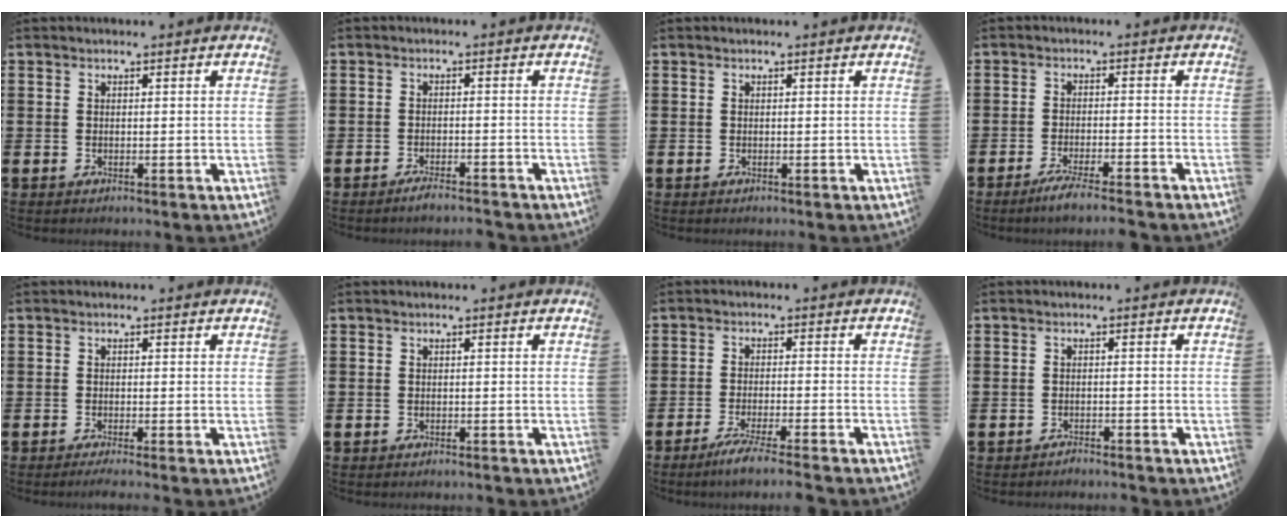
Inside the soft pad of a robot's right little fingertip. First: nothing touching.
{"total": 1.9, "force": [-1.6, 0.1, 1.0], "torque": [-0.017, 0.003, -0.031]}
{"total": 0.0}
{"total": 3.1, "force": [-2.6, -0.2, 1.8], "torque": [-0.026, -0.001, -0.046]}
{"total": 0.8, "force": [-0.5, 0.0, 0.6], "torque": [-0.009, -0.002, -0.010]}
{"total": 0.0}
{"total": 3.6, "force": [-2.8, -0.3, 2.2], "torque": [-0.041, -0.009, -0.051]}
{"total": 1.1, "force": [-1.1, 0.1, 0.0], "torque": [-0.004, 0.001, -0.023]}